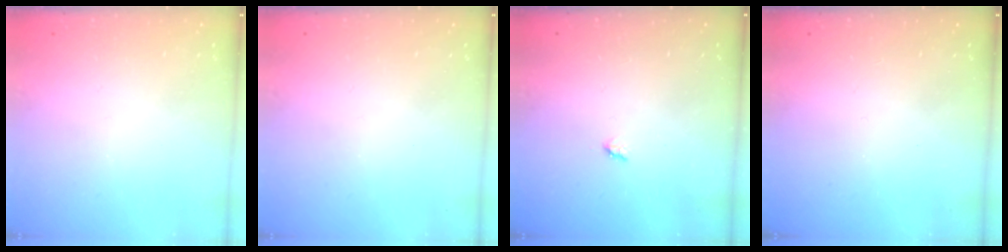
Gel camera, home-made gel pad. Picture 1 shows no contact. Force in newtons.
{"total": 0.0}
{"total": 1.9, "press": 1.9, "slide": 0.3}
{"total": 0.0}